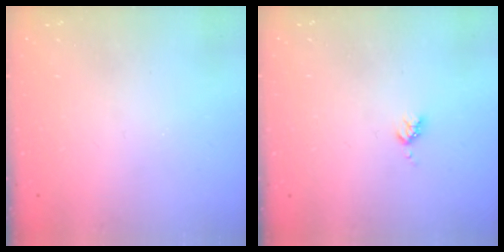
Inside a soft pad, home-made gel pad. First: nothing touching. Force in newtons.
{"total": 3.2, "press": 3.2, "slide": 0.5}